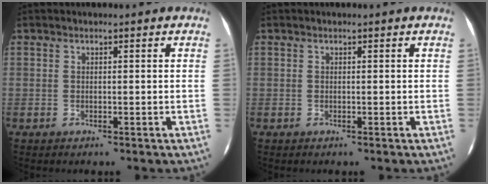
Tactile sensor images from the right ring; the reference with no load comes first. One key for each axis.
{"total": 0.0}